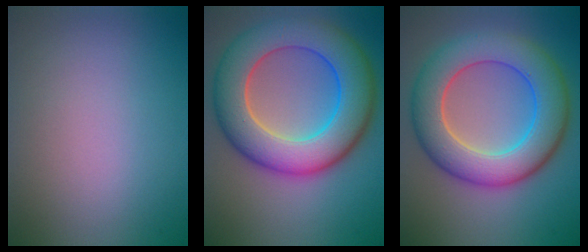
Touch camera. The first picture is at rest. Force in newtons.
{"total": 11.2, "press": 11.2, "slide": 0.5}
{"total": 9.3, "press": 9.3, "slide": 0.5}